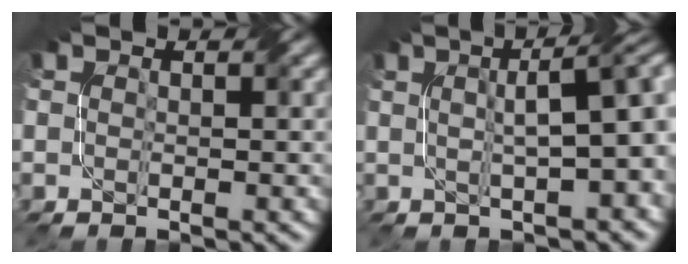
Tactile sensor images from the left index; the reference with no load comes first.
{"total": 6.7, "force": [1.3, 2.0, 6.2], "torque": [-0.068, 0.022, 0.028]}